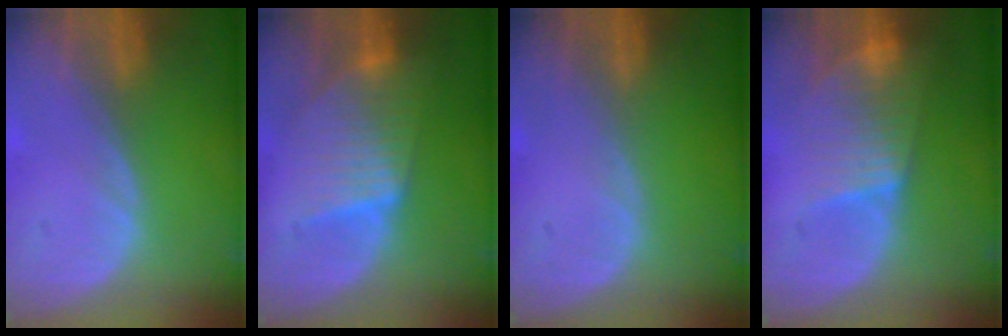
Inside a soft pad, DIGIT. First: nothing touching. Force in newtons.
{"total": 7.2, "press": 7.2, "slide": 0.3}
{"total": 0.0}
{"total": 7.5, "press": 7.0, "slide": 2.5}